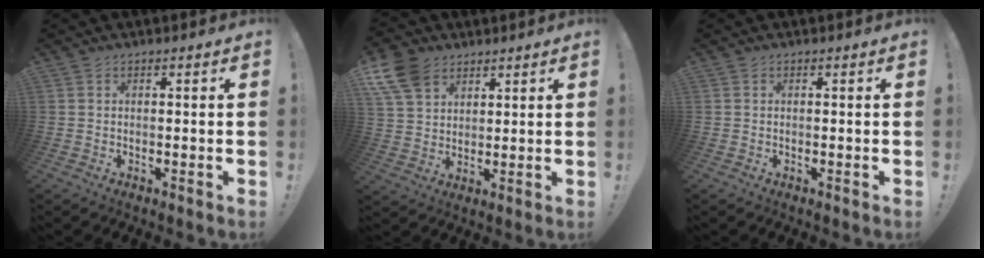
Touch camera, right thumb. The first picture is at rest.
{"total": 10.4, "force": [6.1, 7.1, 4.6], "torque": [-0.094, -0.027, 0.123]}
{"total": 0.0}